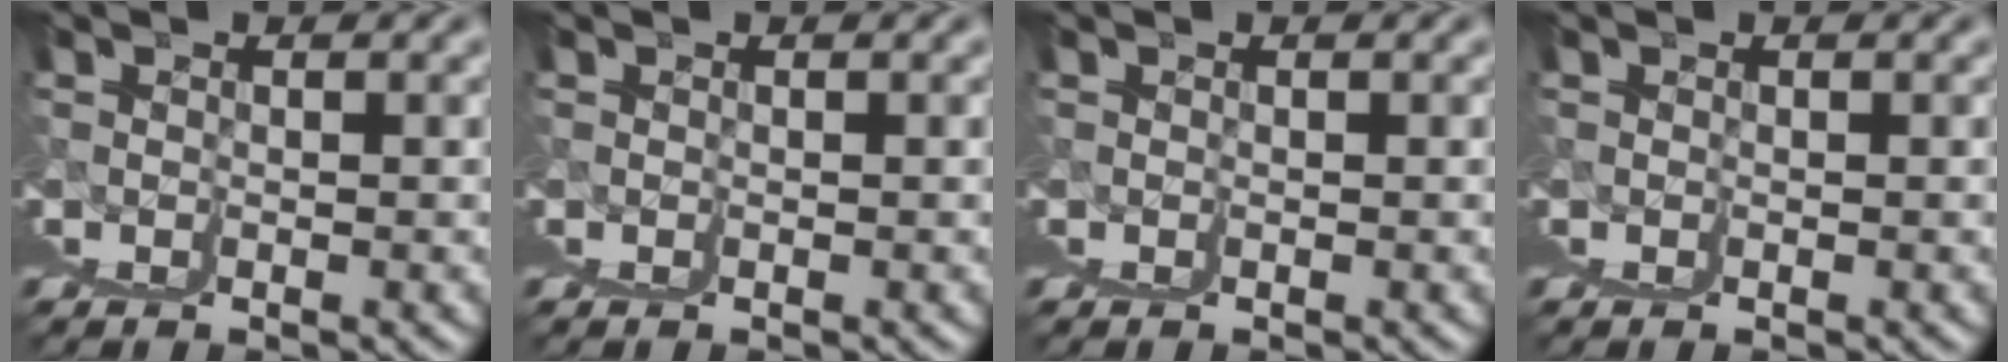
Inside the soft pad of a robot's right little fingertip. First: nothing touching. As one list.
[{"total": 0.0}, {"total": 0.0}, {"total": 0.0}]